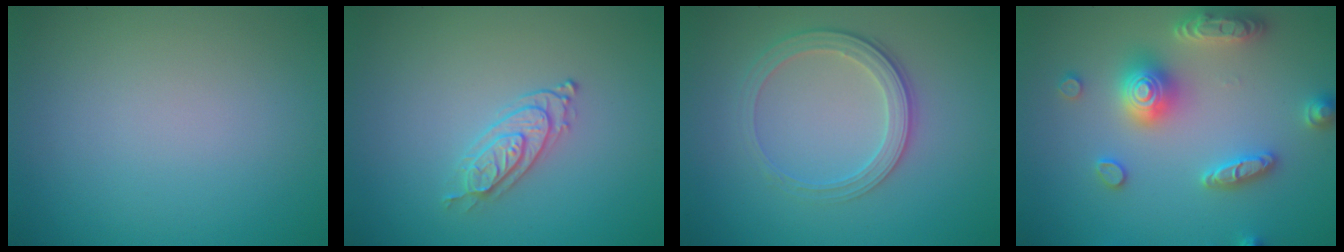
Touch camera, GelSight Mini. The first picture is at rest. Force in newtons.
{"total": 2.3, "press": 2.1, "slide": 0.9}
{"total": 2.8, "press": 2.7, "slide": 0.9}
{"total": 5.5, "press": 5.4, "slide": 0.9}